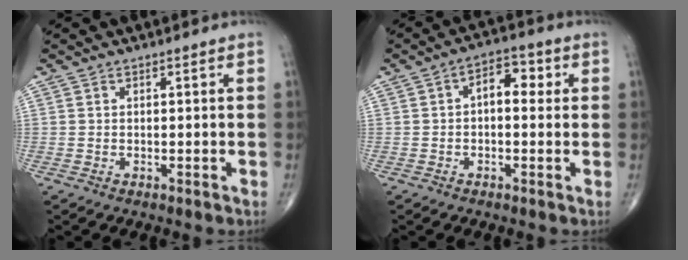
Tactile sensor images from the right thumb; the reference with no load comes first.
{"total": 5.9, "force": [0.8, 3.4, 4.8], "torque": [-0.047, 0.019, 0.002]}